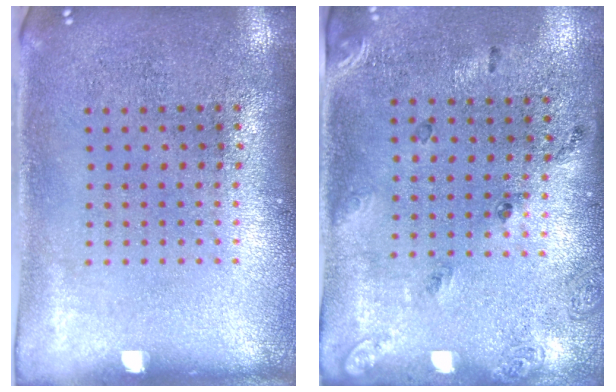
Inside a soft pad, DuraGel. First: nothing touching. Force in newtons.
{"total": 1.7, "press": 1.0, "slide": 1.4}